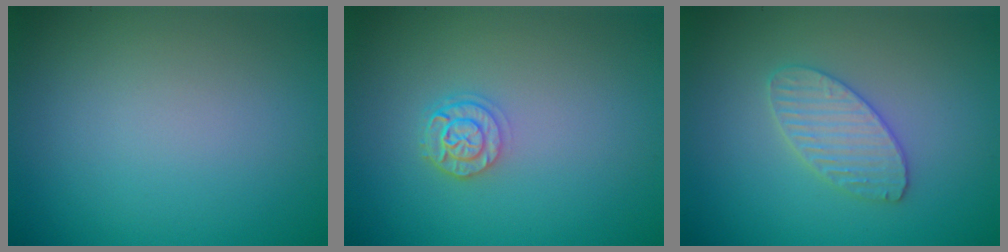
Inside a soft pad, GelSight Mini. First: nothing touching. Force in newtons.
{"total": 2.4, "press": 2.0, "slide": 1.3}
{"total": 3.0, "press": 3.0, "slide": 0.2}